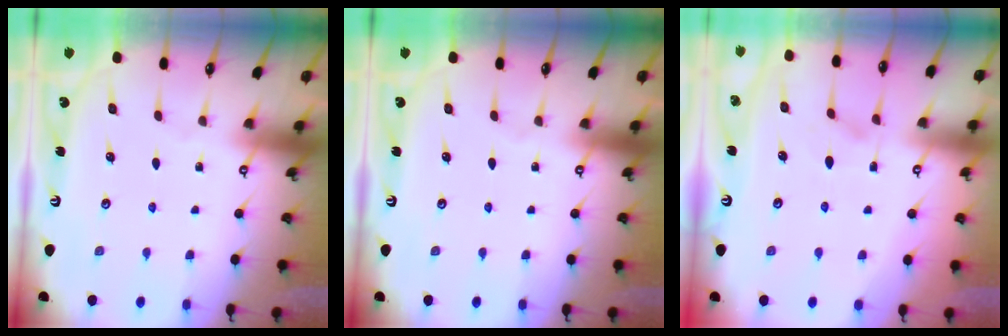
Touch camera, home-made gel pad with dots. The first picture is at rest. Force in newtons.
{"total": 0.0}
{"total": 2.6, "press": 2.3, "slide": 1.0}